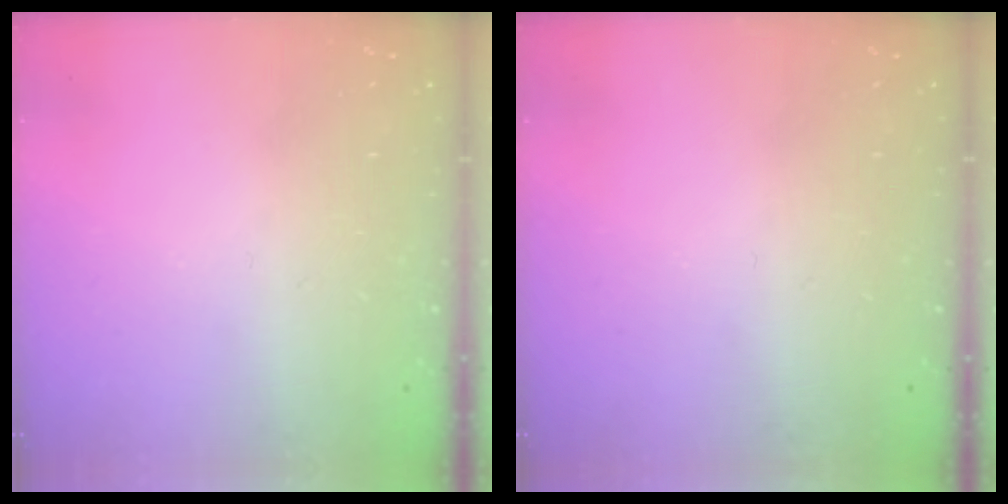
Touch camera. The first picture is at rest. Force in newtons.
{"total": 0.0}